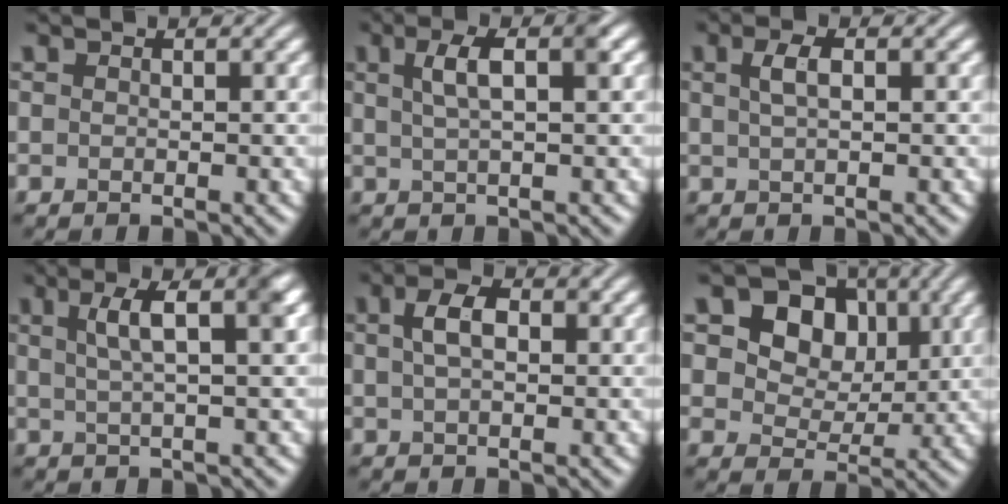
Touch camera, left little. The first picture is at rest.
{"total": 3.7, "force": [1.1, 1.0, 3.4], "torque": [-0.050, 0.011, 0.016]}
{"total": 1.9, "force": [0.7, 0.6, 1.7], "torque": [-0.032, 0.007, 0.012]}
{"total": 5.2, "force": [1.7, 1.3, 4.7], "torque": [-0.066, 0.011, 0.023]}
{"total": 3.1, "force": [0.8, 1.7, 2.5], "torque": [-0.049, 0.005, 0.012]}
{"total": 10.7, "force": [4.4, 8.1, 5.5], "torque": [-0.103, 0.016, 0.066]}